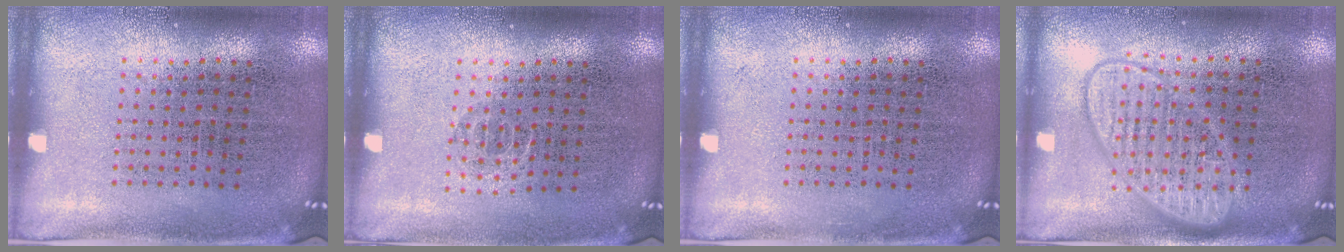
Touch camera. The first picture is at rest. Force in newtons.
{"total": 0.6, "press": 0.4, "slide": 0.4}
{"total": 0.0}
{"total": 2.9, "press": 2.9, "slide": 0.5}